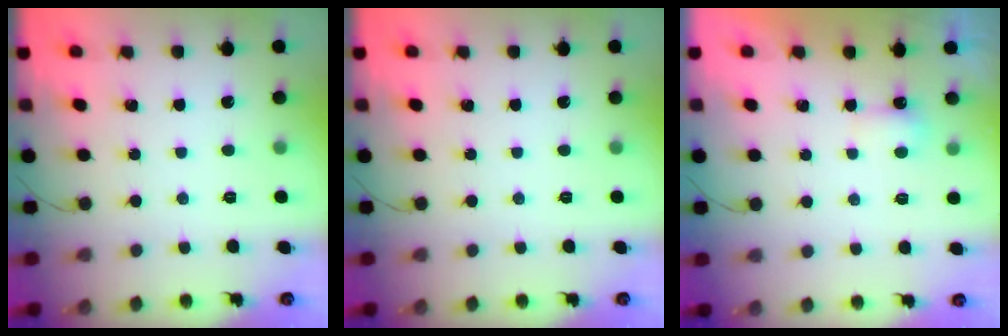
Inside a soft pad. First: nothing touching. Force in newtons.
{"total": 0.0}
{"total": 3.0, "press": 2.9, "slide": 0.8}